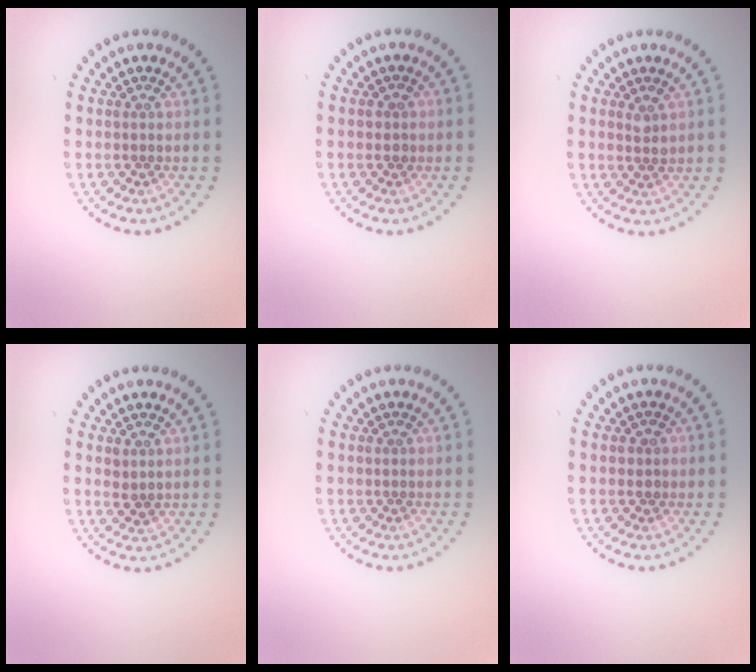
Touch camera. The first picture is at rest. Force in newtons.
{"total": 0.8, "press": 0.8, "slide": 0.1}
{"total": 1.0, "press": 1.0, "slide": 0.2}
{"total": 1.0, "press": 0.9, "slide": 0.4}
{"total": 0.0}
{"total": 0.9, "press": 0.9, "slide": 0.3}